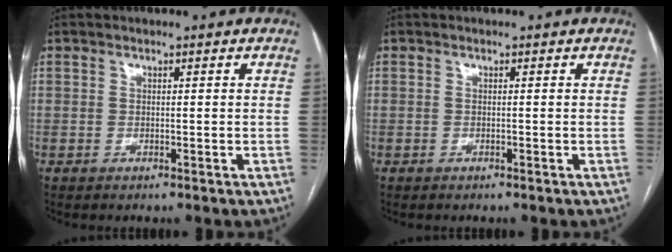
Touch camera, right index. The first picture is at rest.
{"total": 0.0}